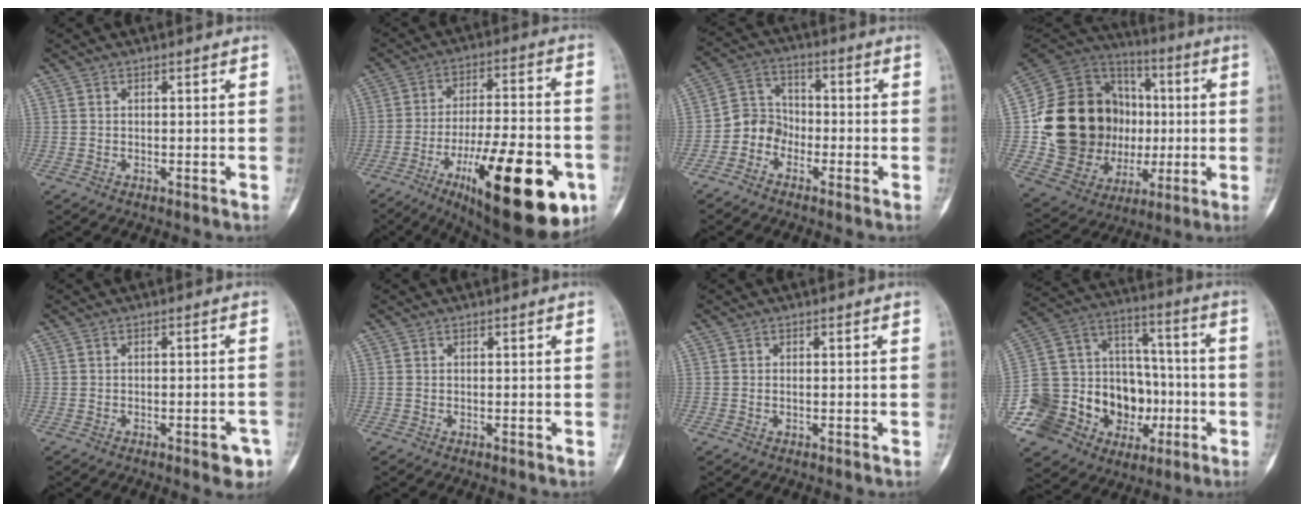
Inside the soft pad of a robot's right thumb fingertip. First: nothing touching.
{"total": 26.9, "force": [-10.9, 8.8, 23.0], "torque": [-0.306, 0.039, -0.153]}
{"total": 6.0, "force": [-2.9, 5.0, 1.6], "torque": [-0.004, 0.034, -0.067]}
{"total": 28.3, "force": [0.1, 22.0, 17.9], "torque": [-0.283, 0.032, 0.022]}
{"total": 4.0, "force": [-2.2, 1.5, 3.0], "torque": [-0.024, 0.012, -0.022]}
{"total": 0.0}
{"total": 0.6, "force": [-0.1, 0.3, 0.6], "torque": [-0.014, 0.003, 0.000]}
{"total": 25.8, "force": [-7.7, 19.5, 15.0], "torque": [-0.255, 0.086, -0.115]}